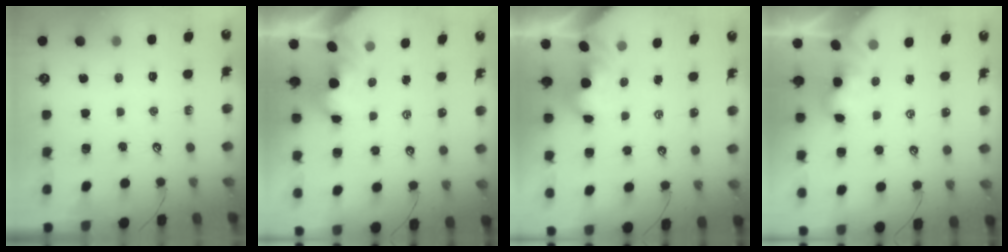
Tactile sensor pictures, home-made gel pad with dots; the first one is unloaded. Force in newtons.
{"total": 2.2, "press": 2.2, "slide": 0.2}
{"total": 1.6, "press": 1.6, "slide": 0.1}
{"total": 2.1, "press": 2.1, "slide": 0.2}